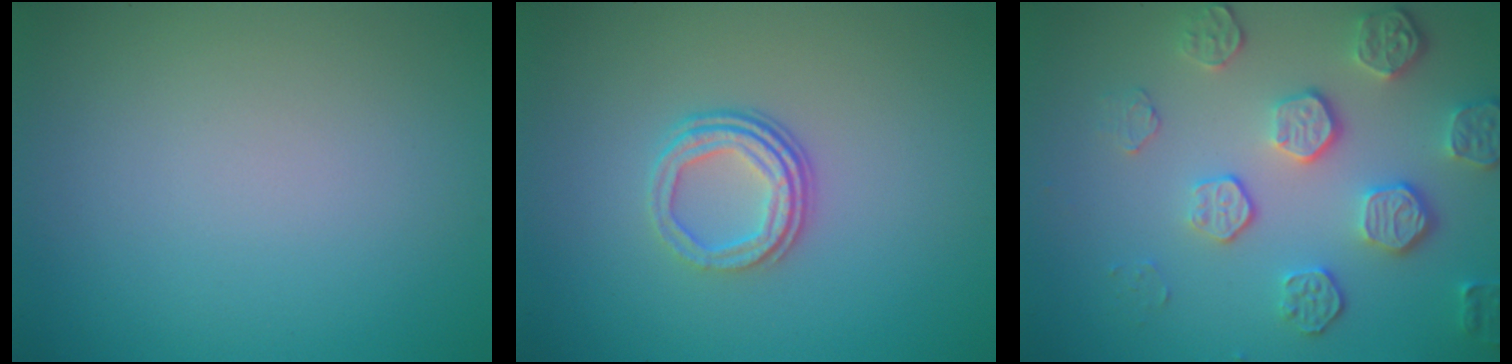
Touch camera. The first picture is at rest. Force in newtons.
{"total": 3.4, "press": 2.5, "slide": 2.3}
{"total": 4.7, "press": 3.9, "slide": 2.6}